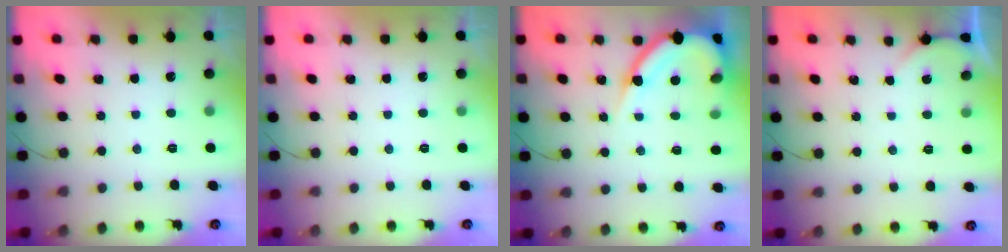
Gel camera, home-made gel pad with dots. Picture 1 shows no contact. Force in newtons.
{"total": 0.0}
{"total": 10.3, "press": 10.2, "slide": 0.9}
{"total": 0.0}